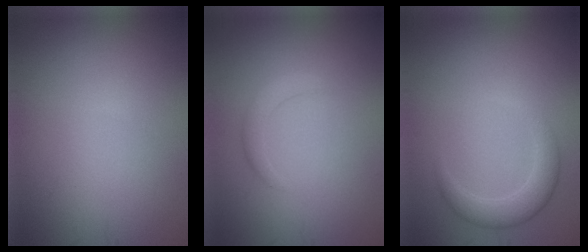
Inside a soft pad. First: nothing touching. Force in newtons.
{"total": 1.4, "press": 1.4, "slide": 0.0}
{"total": 2.8, "press": 2.8, "slide": 0.2}